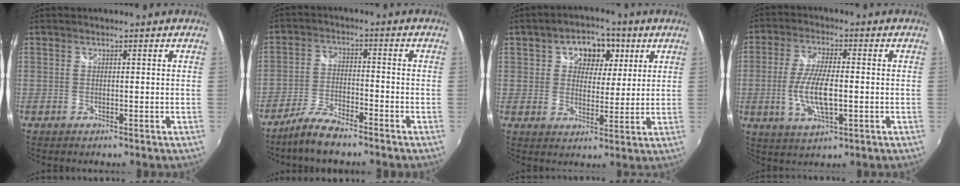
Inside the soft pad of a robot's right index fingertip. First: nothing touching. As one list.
[{"total": 7.4, "force": [-6.0, 1.6, 3.9], "torque": [-0.094, -0.004, -0.117]}, {"total": 8.8, "force": [3.3, 6.5, 5.0], "torque": [-0.083, 0.019, 0.049]}, {"total": 9.3, "force": [-1.5, 3.1, 8.6], "torque": [-0.176, -0.004, -0.029]}]